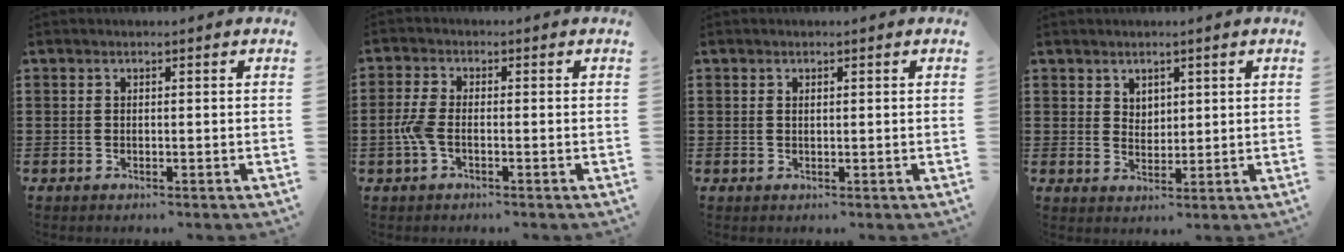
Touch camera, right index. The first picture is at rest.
{"total": 3.6, "force": [-1.0, 1.5, 3.0], "torque": [-0.081, -0.006, -0.025]}
{"total": 0.5, "force": [0.2, 0.3, 0.4], "torque": [-0.010, 0.001, 0.004]}
{"total": 2.8, "force": [1.9, 1.9, 0.3], "torque": [-0.013, 0.008, 0.037]}